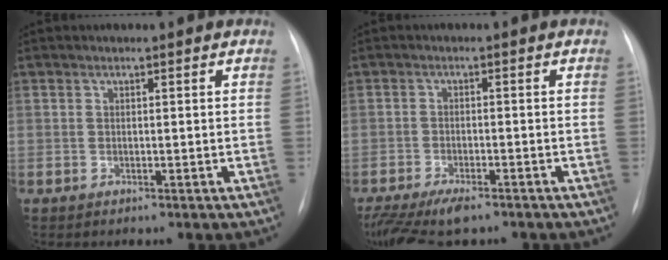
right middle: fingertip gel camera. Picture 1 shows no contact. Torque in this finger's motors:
{"motor_torque": [0.90, -0.78, 0.32, 0.09]}